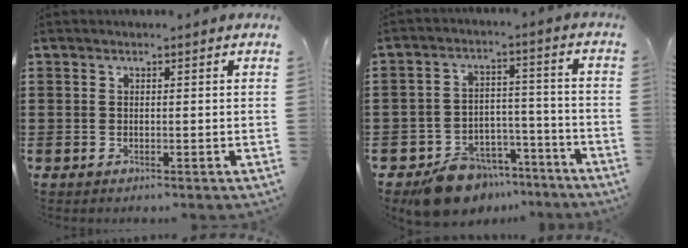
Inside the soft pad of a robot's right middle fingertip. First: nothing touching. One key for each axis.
{"total": 8.5, "fx": -7.4, "fy": 3.8, "fz": 1.8, "tx": -0.028, "ty": 0.039, "tz": -0.138}